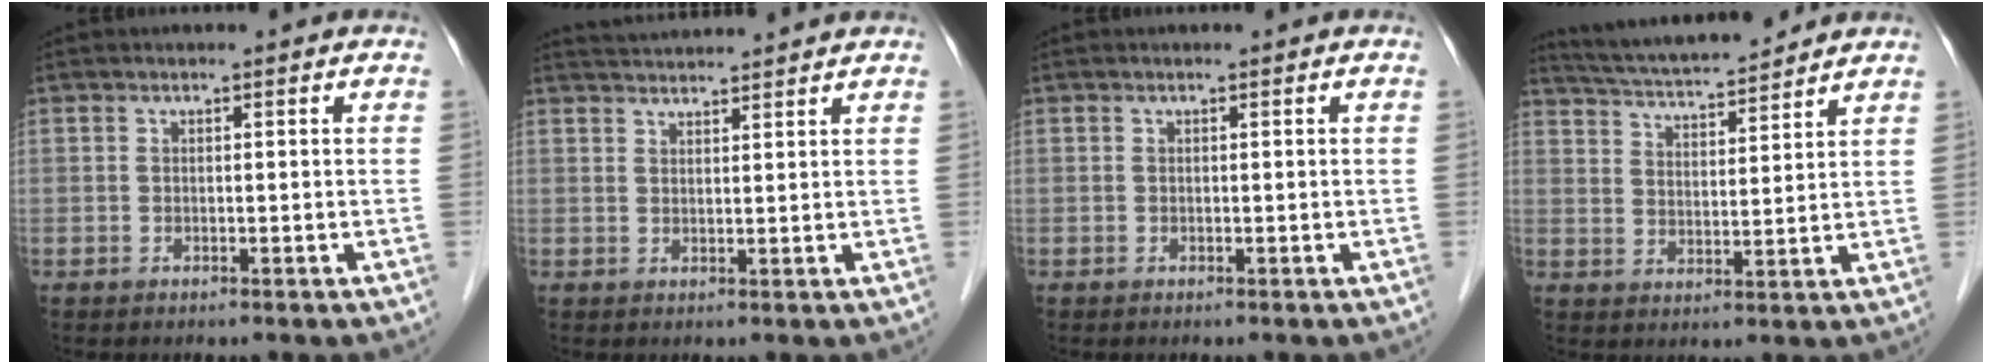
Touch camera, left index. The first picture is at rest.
{"total": 6.2, "force": [6.0, -0.4, 1.3], "torque": [-0.026, 0.032, 0.090]}
{"total": 0.0}
{"total": 12.4, "force": [11.5, 1.0, 4.5], "torque": [-0.083, 0.016, 0.187]}